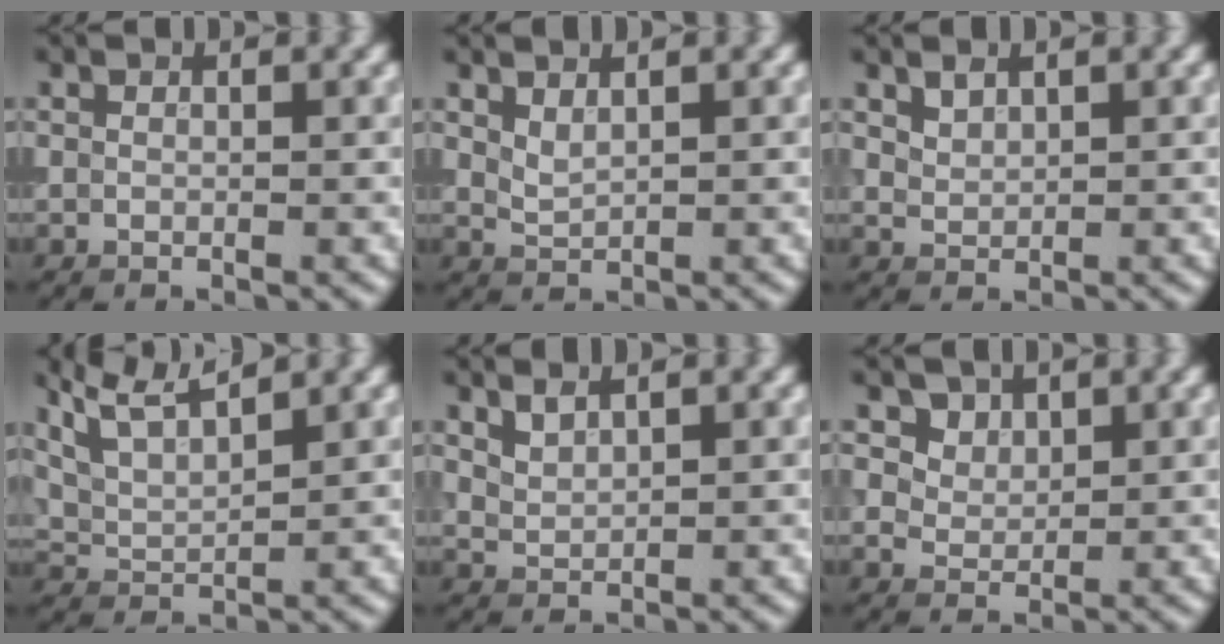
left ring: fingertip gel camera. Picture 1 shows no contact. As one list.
[{"total": 1.2, "force": [0.8, 0.5, 0.7], "torque": [-0.019, -0.001, 0.023]}, {"total": 1.2, "force": [0.9, 0.7, 0.4], "torque": [-0.010, -0.001, 0.023]}, {"total": 5.1, "force": [4.1, 1.2, 2.8], "torque": [-0.064, 0.019, 0.072]}, {"total": 1.4, "force": [1.2, 0.5, 0.6], "torque": [-0.016, -0.003, 0.029]}, {"total": 4.1, "force": [2.6, 2.7, 1.6], "torque": [-0.056, -0.016, 0.059]}]